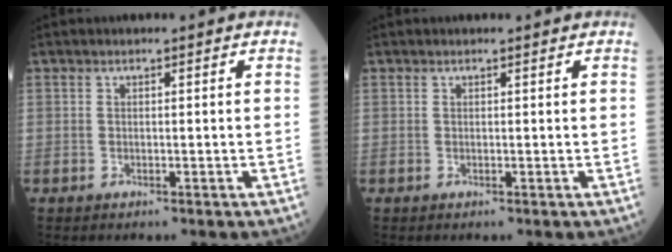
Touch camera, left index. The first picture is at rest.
{"total": 0.0}